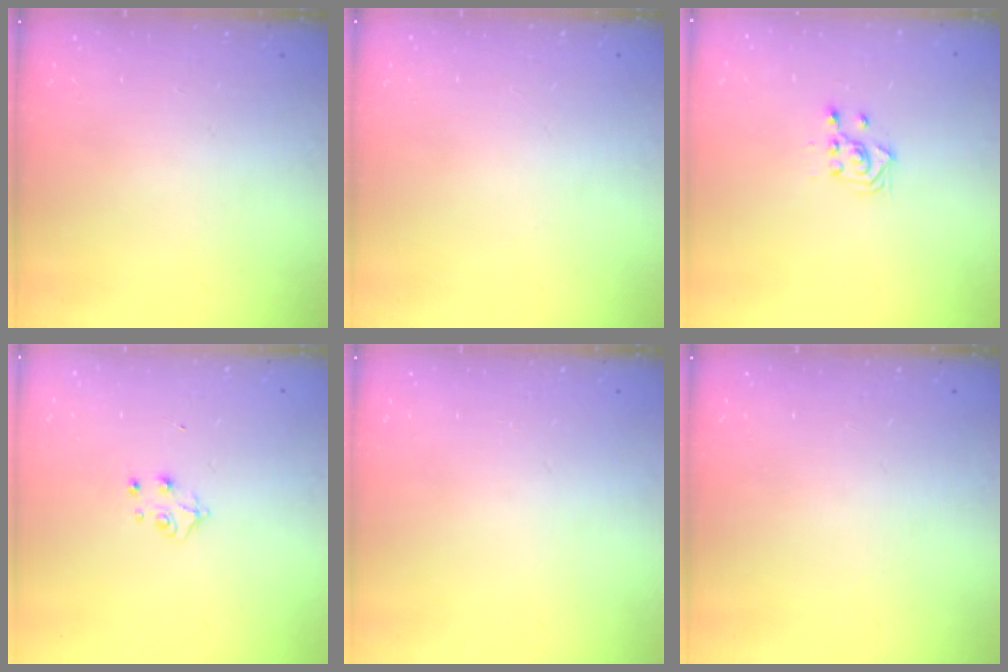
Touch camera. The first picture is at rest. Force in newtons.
{"total": 0.0}
{"total": 3.1, "press": 3.0, "slide": 0.9}
{"total": 4.4, "press": 4.4, "slide": 0.7}
{"total": 0.0}
{"total": 0.0}